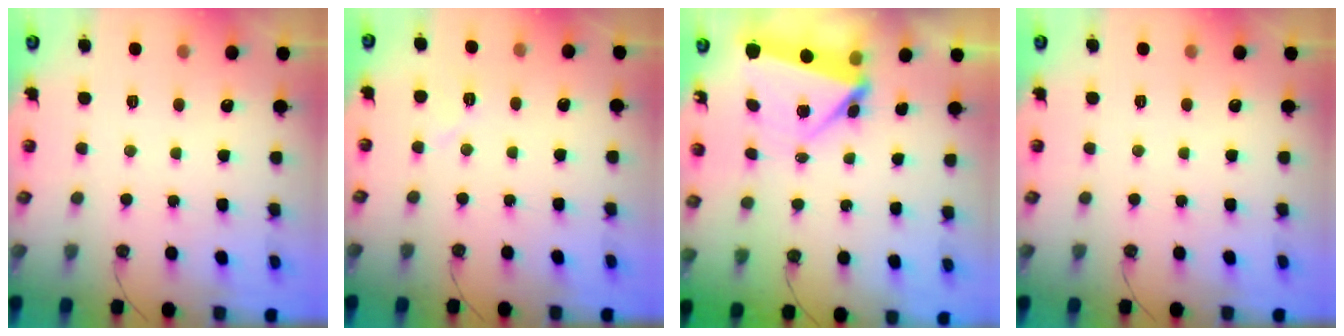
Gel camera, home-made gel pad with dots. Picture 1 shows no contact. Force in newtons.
{"total": 5.6, "press": 5.0, "slide": 2.5}
{"total": 5.2, "press": 5.2, "slide": 0.1}
{"total": 0.0}